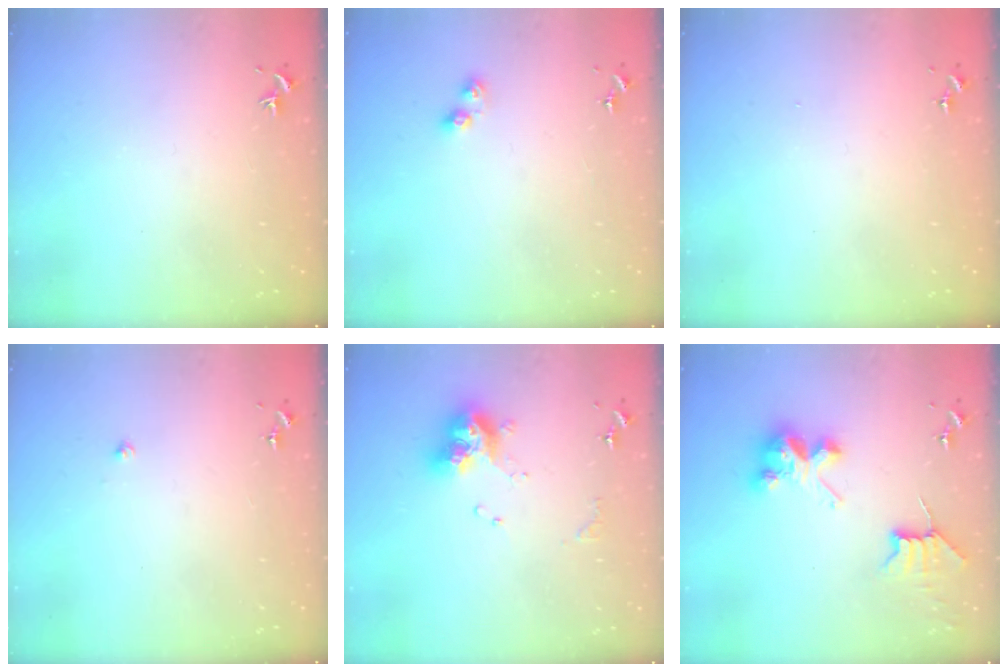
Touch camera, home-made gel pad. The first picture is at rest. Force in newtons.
{"total": 5.1, "press": 5.1, "slide": 0.5}
{"total": 0.0}
{"total": 1.4, "press": 1.4, "slide": 0.2}
{"total": 13.4, "press": 13.3, "slide": 1.4}
{"total": 8.9, "press": 8.9, "slide": 0.7}